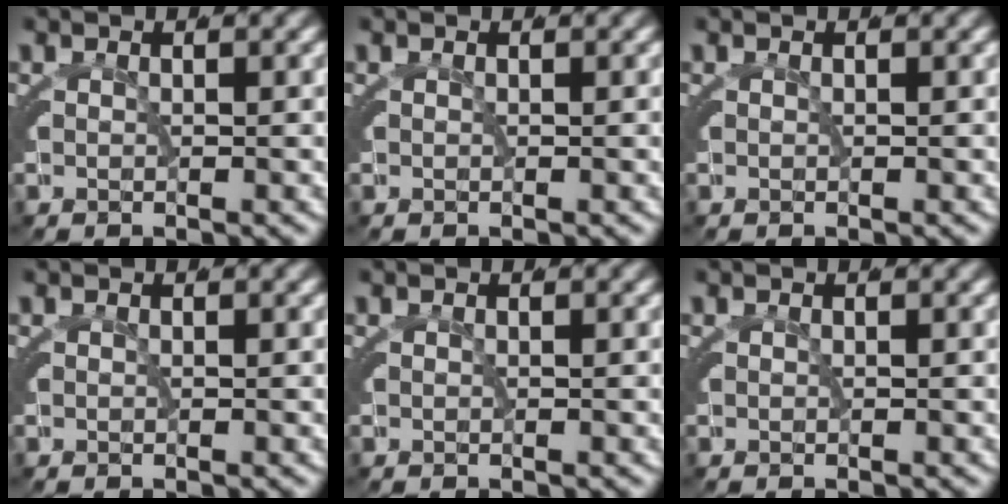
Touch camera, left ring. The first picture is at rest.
{"total": 0.0}
{"total": 0.0}
{"total": 0.0}
{"total": 0.0}
{"total": 0.0}